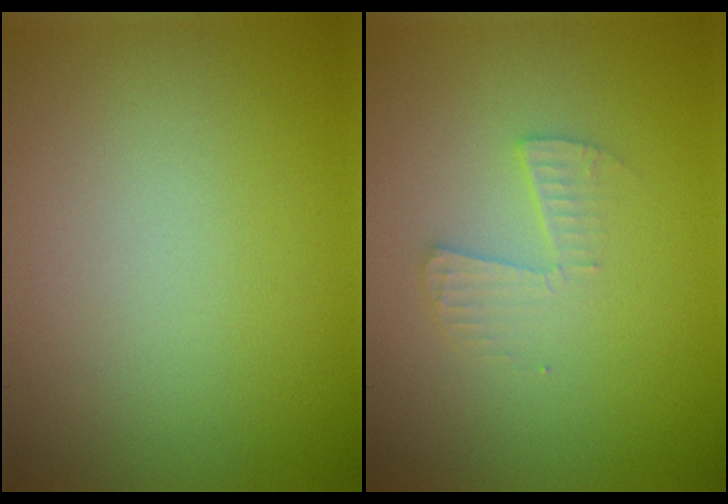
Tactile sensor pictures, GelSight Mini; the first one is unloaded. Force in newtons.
{"total": 1.6, "press": 1.6, "slide": 0.1}